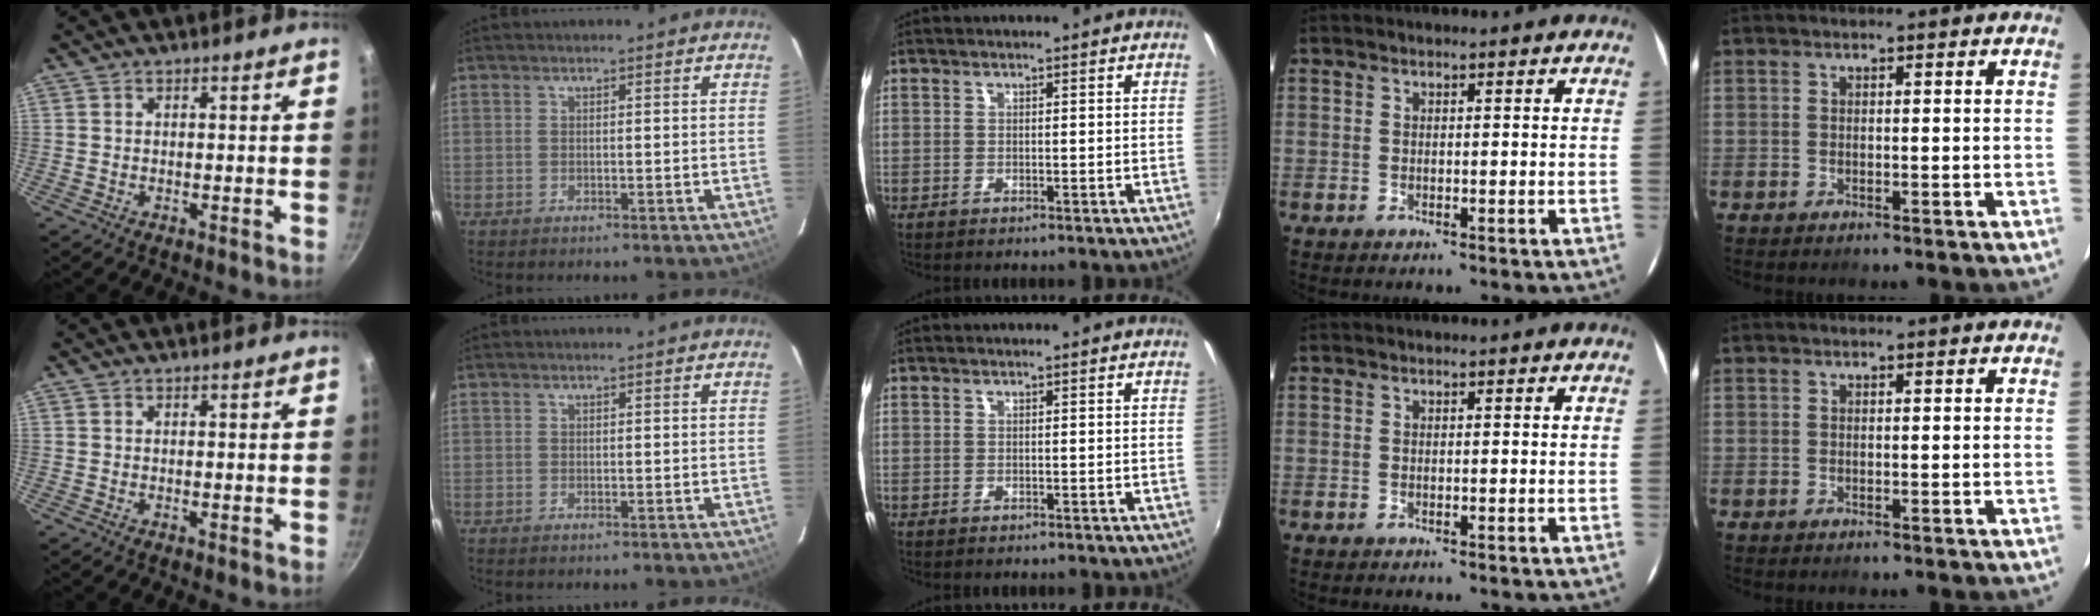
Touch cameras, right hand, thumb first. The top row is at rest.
{}